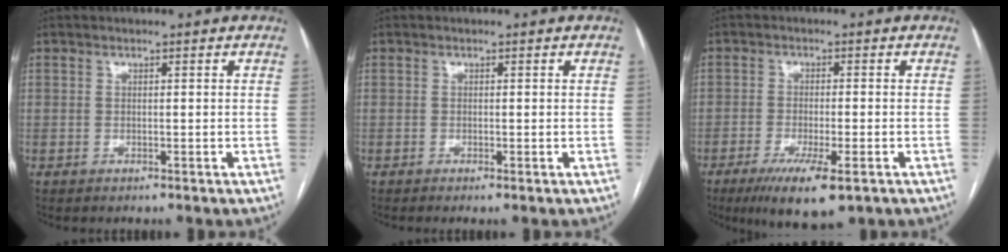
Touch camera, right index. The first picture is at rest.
{"total": 0.8, "force": [-0.4, -0.1, 0.7], "torque": [-0.015, -0.001, -0.007]}
{"total": 8.6, "force": [-4.9, 1.7, 6.9], "torque": [-0.118, -0.020, -0.077]}